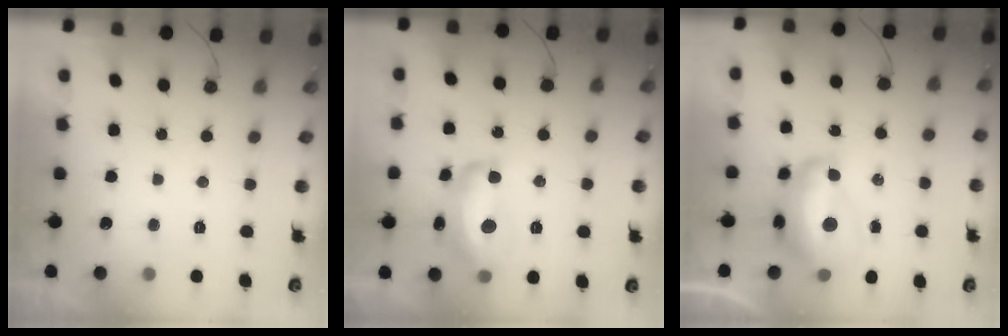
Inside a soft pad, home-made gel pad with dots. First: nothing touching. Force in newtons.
{"total": 14.0, "press": 13.9, "slide": 1.0}
{"total": 14.1, "press": 14.0, "slide": 1.6}